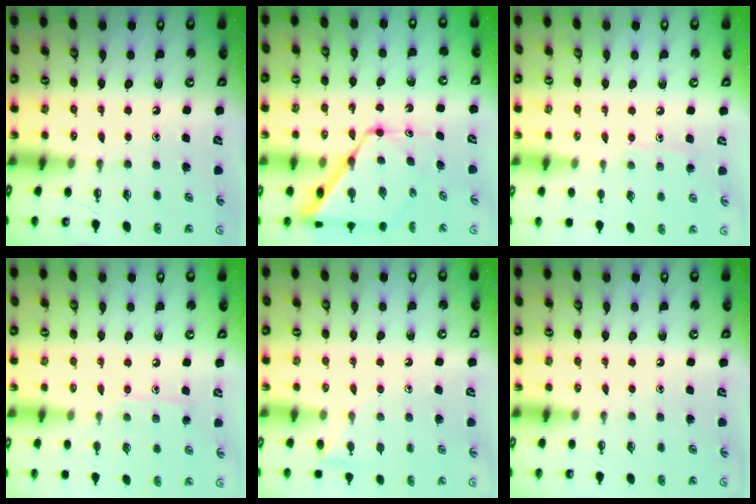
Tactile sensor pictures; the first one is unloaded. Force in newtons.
{"total": 12.7, "press": 12.7, "slide": 0.8}
{"total": 6.9, "press": 6.9, "slide": 0.6}
{"total": 7.3, "press": 7.2, "slide": 0.6}
{"total": 6.5, "press": 6.5, "slide": 0.6}
{"total": 0.0}